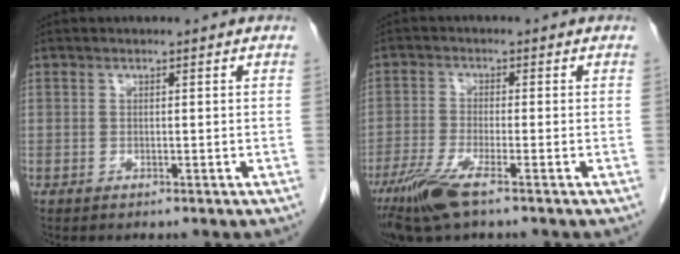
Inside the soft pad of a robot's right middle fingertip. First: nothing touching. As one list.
[{"total": 6.9, "force": [-4.4, 0.4, 5.3], "torque": [-0.112, -0.019, -0.084]}]